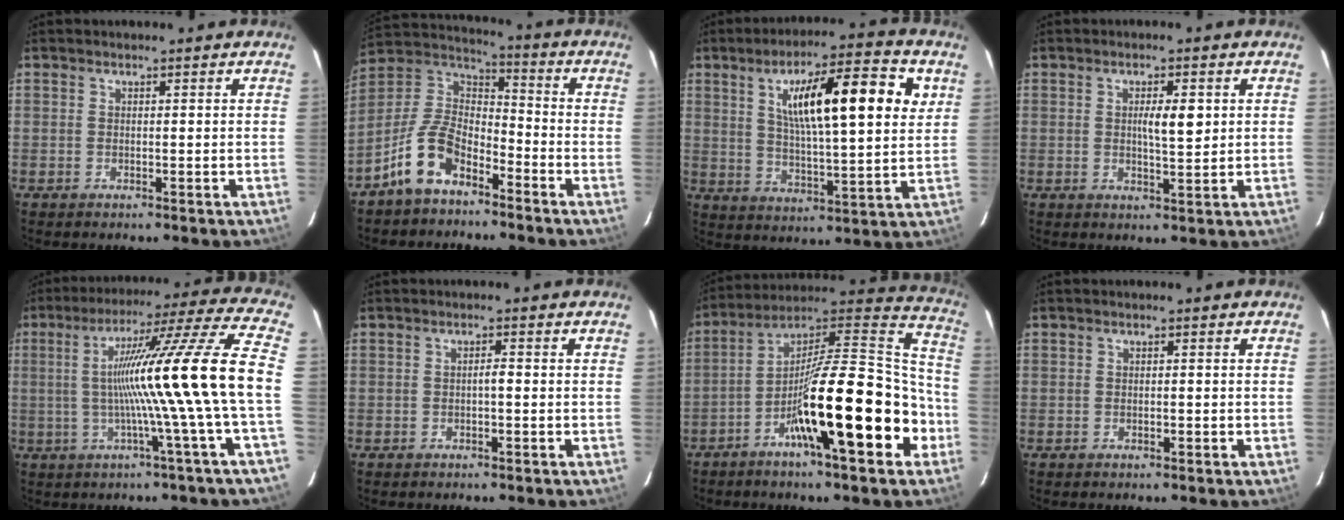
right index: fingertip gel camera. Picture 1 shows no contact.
{"total": 10.4, "force": [-6.8, 4.9, 6.2], "torque": [-0.145, 0.020, -0.135]}
{"total": 16.8, "force": [5.5, 3.0, 15.6], "torque": [-0.247, 0.019, 0.085]}
{"total": 4.6, "force": [0.8, 1.8, 4.1], "torque": [-0.061, 0.001, 0.013]}
{"total": 18.4, "force": [-1.6, -3.1, 18.1], "torque": [-0.268, 0.005, -0.038]}
{"total": 1.1, "force": [-0.3, 0.2, 1.0], "torque": [-0.017, 0.003, -0.005]}
{"total": 22.8, "force": [-8.1, 3.2, 21.0], "torque": [-0.307, 0.016, -0.129]}
{"total": 0.6, "force": [-0.2, 0.2, 0.5], "torque": [-0.011, 0.000, -0.002]}